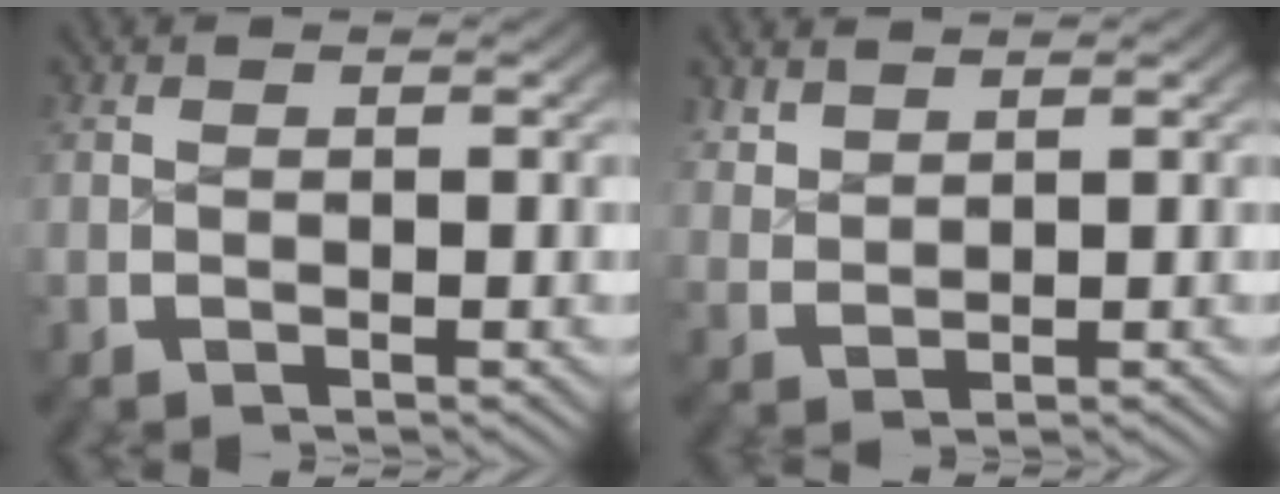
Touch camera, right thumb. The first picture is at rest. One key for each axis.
{"total": 2.0, "fx": 1.9, "fy": 0.4, "fz": 0.4, "tx": -0.004, "ty": 0.003, "tz": 0.046}